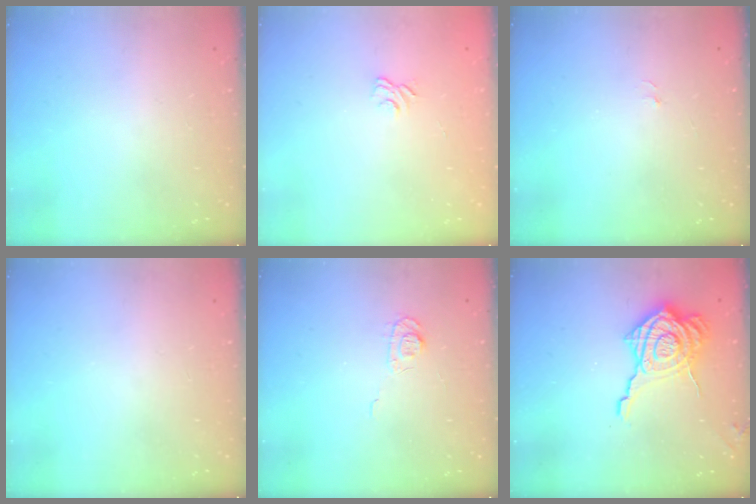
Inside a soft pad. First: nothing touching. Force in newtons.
{"total": 2.9, "press": 2.6, "slide": 1.3}
{"total": 2.8, "press": 2.8, "slide": 0.3}
{"total": 0.0}
{"total": 5.5, "press": 5.4, "slide": 0.9}
{"total": 16.3, "press": 16.2, "slide": 1.2}